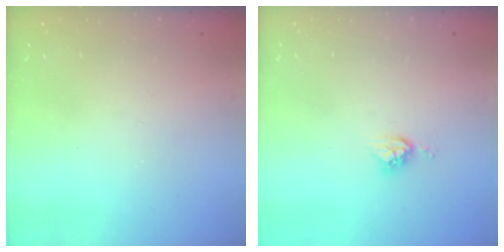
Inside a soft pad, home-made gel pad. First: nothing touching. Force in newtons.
{"total": 5.4, "press": 5.4, "slide": 0.1}